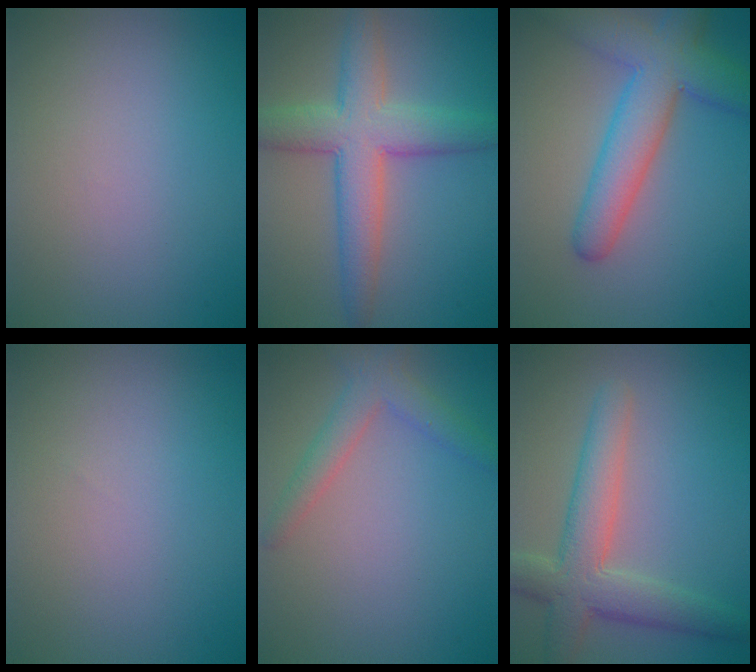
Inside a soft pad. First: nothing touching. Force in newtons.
{"total": 6.7, "press": 6.7, "slide": 0.2}
{"total": 6.8, "press": 6.8, "slide": 0.4}
{"total": 0.0}
{"total": 2.9, "press": 2.9, "slide": 0.1}
{"total": 5.8, "press": 5.8, "slide": 0.4}